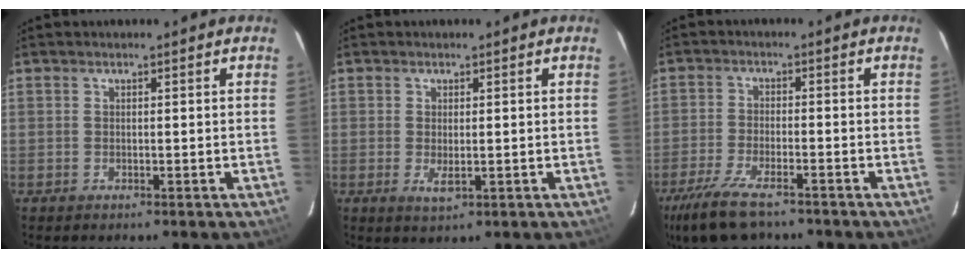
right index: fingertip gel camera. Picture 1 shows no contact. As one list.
[{"total": 2.5, "force": [-0.4, 1.1, 2.2], "torque": [-0.041, -0.008, -0.004]}, {"total": 11.4, "force": [-8.6, 3.4, 6.6], "torque": [-0.161, -0.033, -0.159]}]